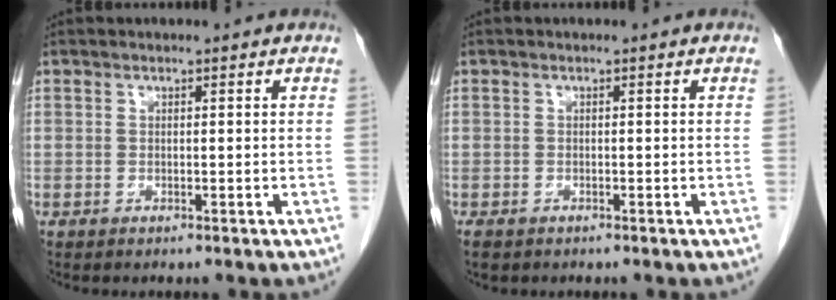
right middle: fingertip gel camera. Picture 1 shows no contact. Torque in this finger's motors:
{"motor_torque": [0.59, -0.50, 0.13, 0.03]}